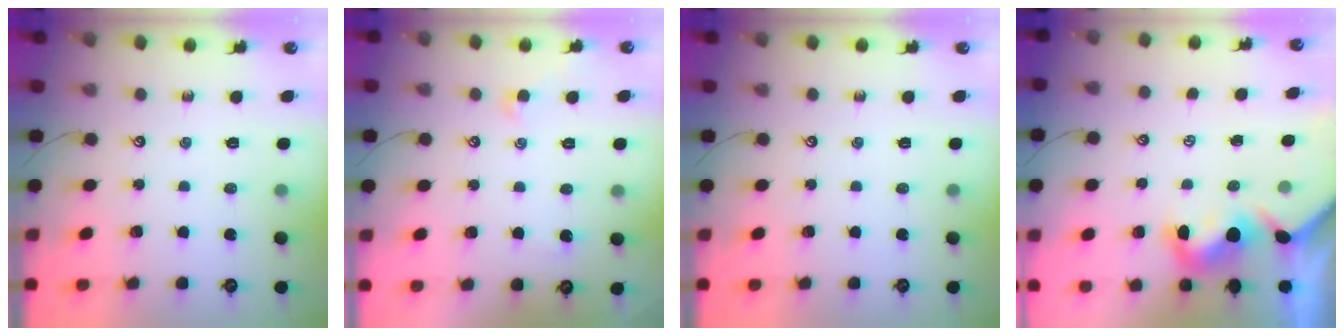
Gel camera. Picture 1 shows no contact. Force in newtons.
{"total": 1.0, "press": 0.9, "slide": 0.6}
{"total": 0.0}
{"total": 1.6, "press": 1.2, "slide": 1.0}